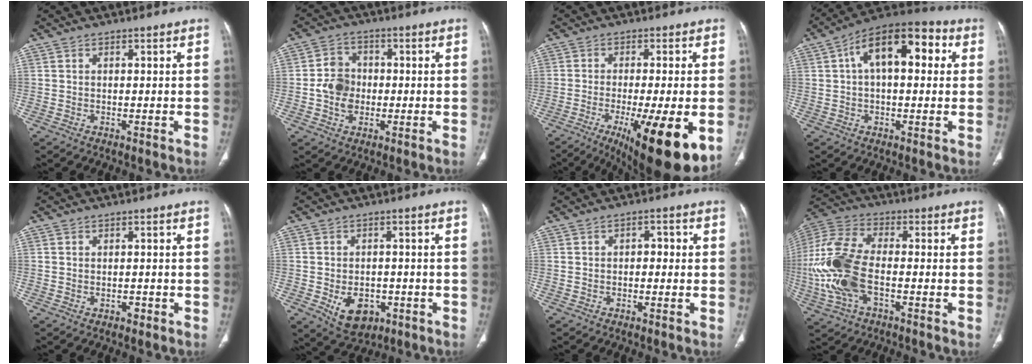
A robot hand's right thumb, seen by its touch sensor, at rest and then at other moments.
{"total": 6.8, "force": [-0.9, 5.6, 3.8], "torque": [-0.048, 0.012, -0.022]}
{"total": 17.6, "force": [-6.1, 3.9, 16.0], "torque": [-0.202, -0.024, -0.079]}
{"total": 15.5, "force": [4.0, 7.9, 12.8], "torque": [-0.175, 0.036, 0.054]}
{"total": 0.9, "force": [-0.3, 0.6, 0.5], "torque": [-0.006, 0.004, -0.002]}
{"total": 7.7, "force": [-2.5, 5.4, 4.9], "torque": [-0.055, 0.007, -0.025]}
{"total": 2.3, "force": [-0.1, 1.5, 1.8], "torque": [-0.015, 0.011, -0.007]}
{"total": 16.6, "force": [-3.3, 8.6, 13.8], "torque": [-0.321, 0.018, -0.061]}